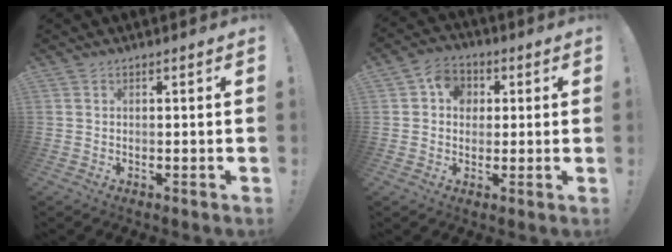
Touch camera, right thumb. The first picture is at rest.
{"total": 7.8, "force": [1.5, 6.8, 3.4], "torque": [-0.046, 0.004, 0.032]}